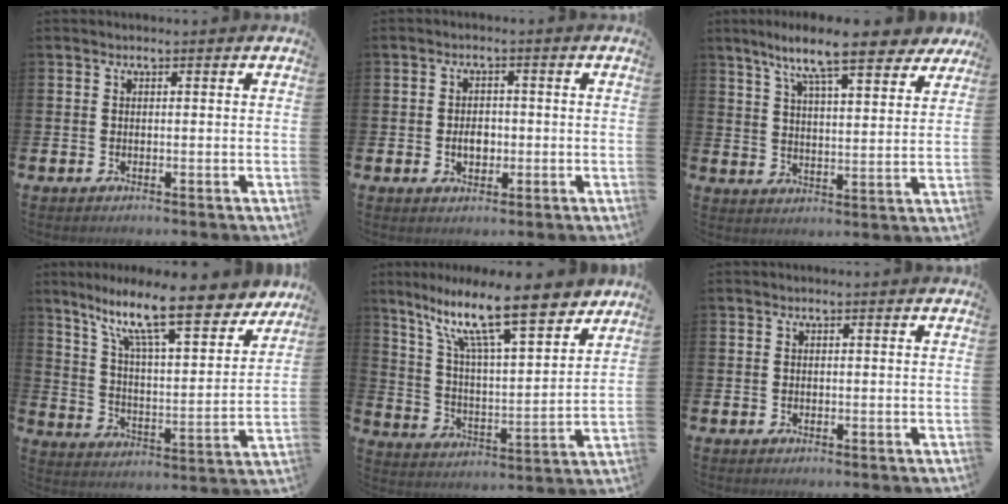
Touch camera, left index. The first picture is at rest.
{"total": 3.1, "force": [-0.4, 2.2, 2.1], "torque": [-0.023, -0.002, -0.015]}
{"total": 10.7, "force": [9.1, 1.6, 5.5], "torque": [-0.115, -0.041, 0.156]}
{"total": 13.6, "force": [10.5, 2.8, 8.2], "torque": [-0.167, -0.060, 0.172]}
{"total": 14.2, "force": [10.5, 3.3, 8.9], "torque": [-0.186, -0.055, 0.178]}
{"total": 0.0}